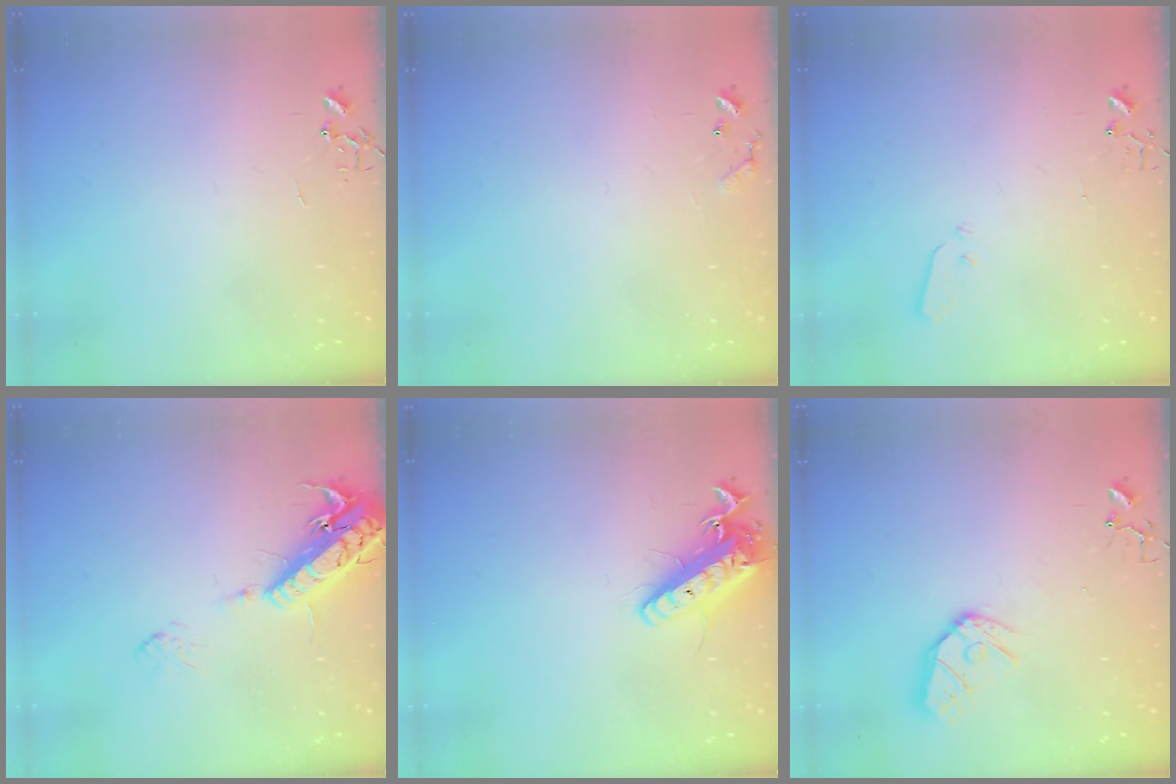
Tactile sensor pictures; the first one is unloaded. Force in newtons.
{"total": 7.7, "press": 7.7, "slide": 0.5}
{"total": 3.0, "press": 2.9, "slide": 0.3}
{"total": 16.4, "press": 15.9, "slide": 3.8}
{"total": 16.0, "press": 15.7, "slide": 3.1}
{"total": 11.0, "press": 11.0, "slide": 1.3}